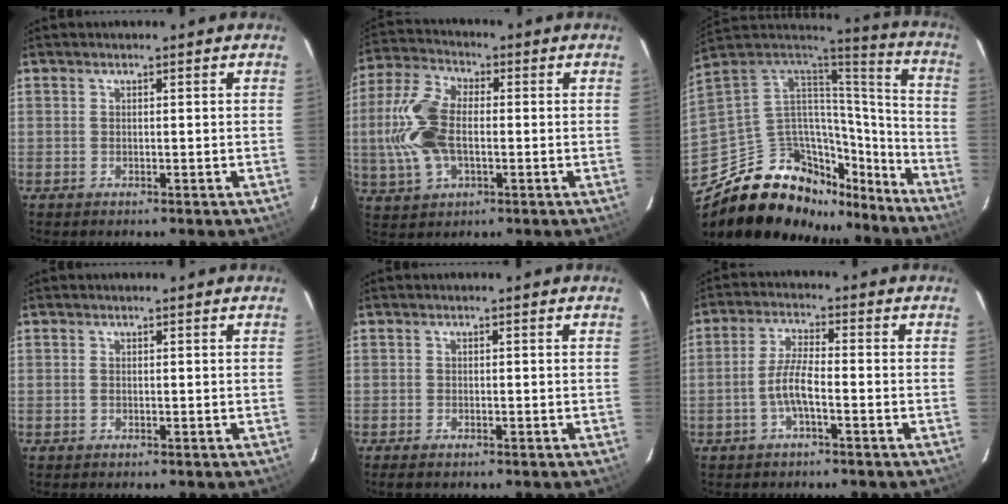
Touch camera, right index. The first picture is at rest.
{"total": 13.3, "force": [-0.9, 7.6, 10.9], "torque": [-0.244, 0.013, -0.018]}
{"total": 26.8, "force": [-19.1, 14.7, 11.7], "torque": [-0.234, 0.039, -0.277]}
{"total": 0.0}
{"total": 2.0, "force": [-1.5, 0.7, 1.0], "torque": [-0.024, -0.006, -0.028]}
{"total": 4.9, "force": [-2.1, 0.8, 4.3], "torque": [-0.094, 0.006, -0.041]}